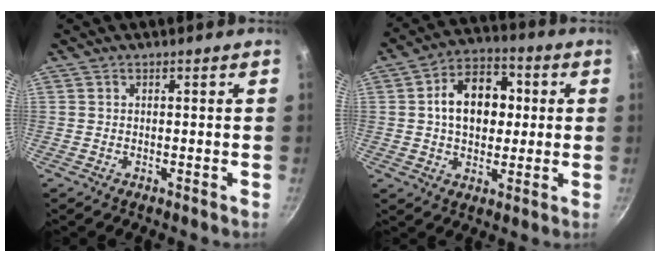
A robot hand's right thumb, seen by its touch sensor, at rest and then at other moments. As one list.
[{"total": 13.4, "force": [1.7, 9.5, 9.3], "torque": [-0.108, 0.019, 0.014]}]